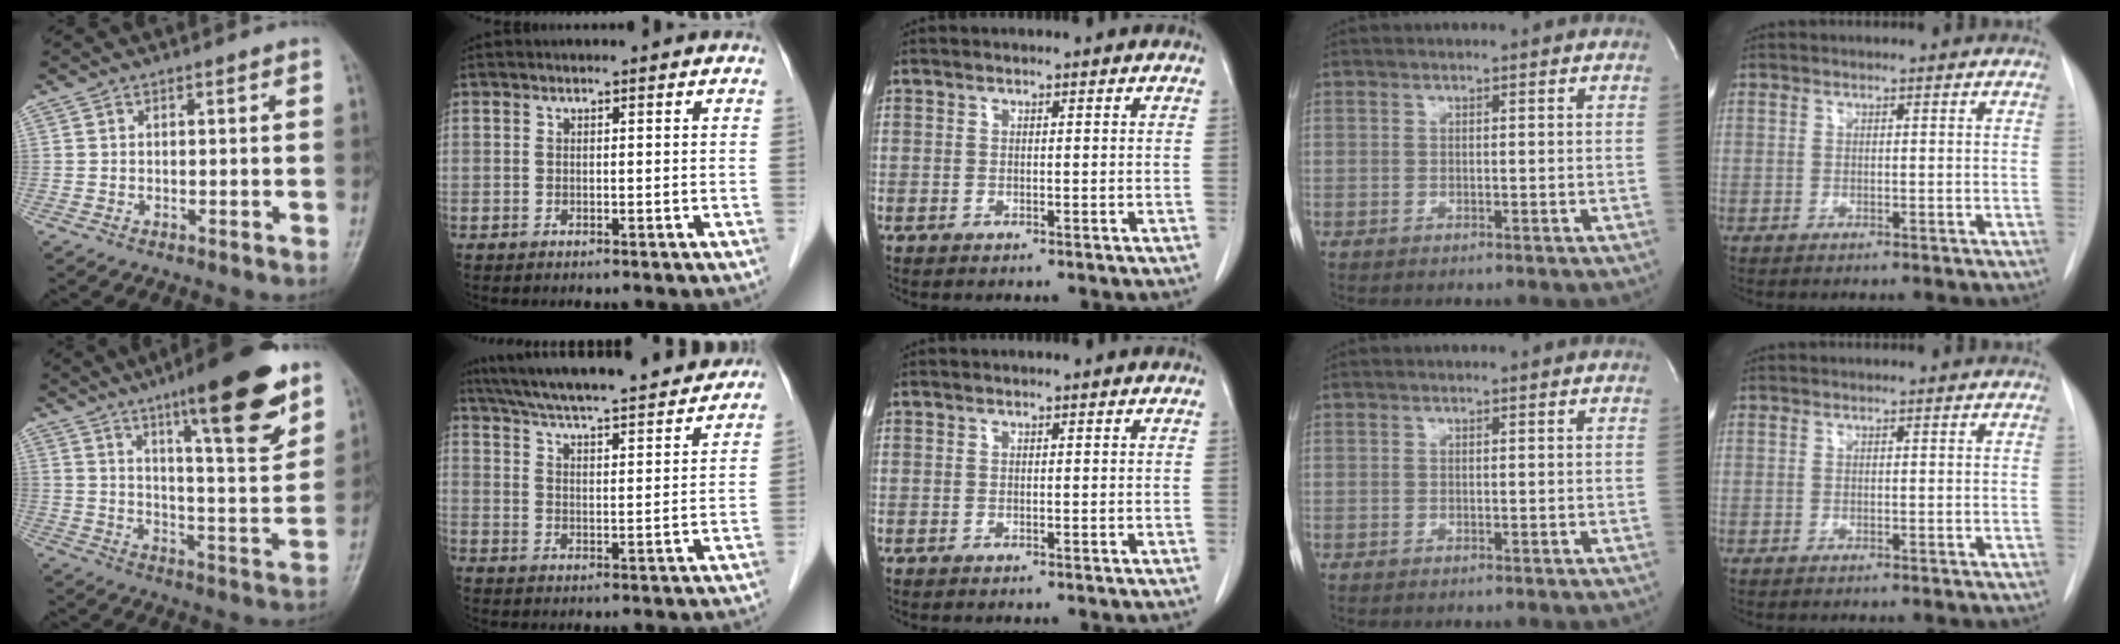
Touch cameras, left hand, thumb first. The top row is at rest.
{"thumb": {"total": 18.9, "force": [11.5, 3.8, 14.6], "torque": [-0.186, -0.060, 0.175]}, "index": {"total": 23.3, "force": [21.0, 2.2, 9.9], "torque": [-0.166, 0.013, 0.292]}}